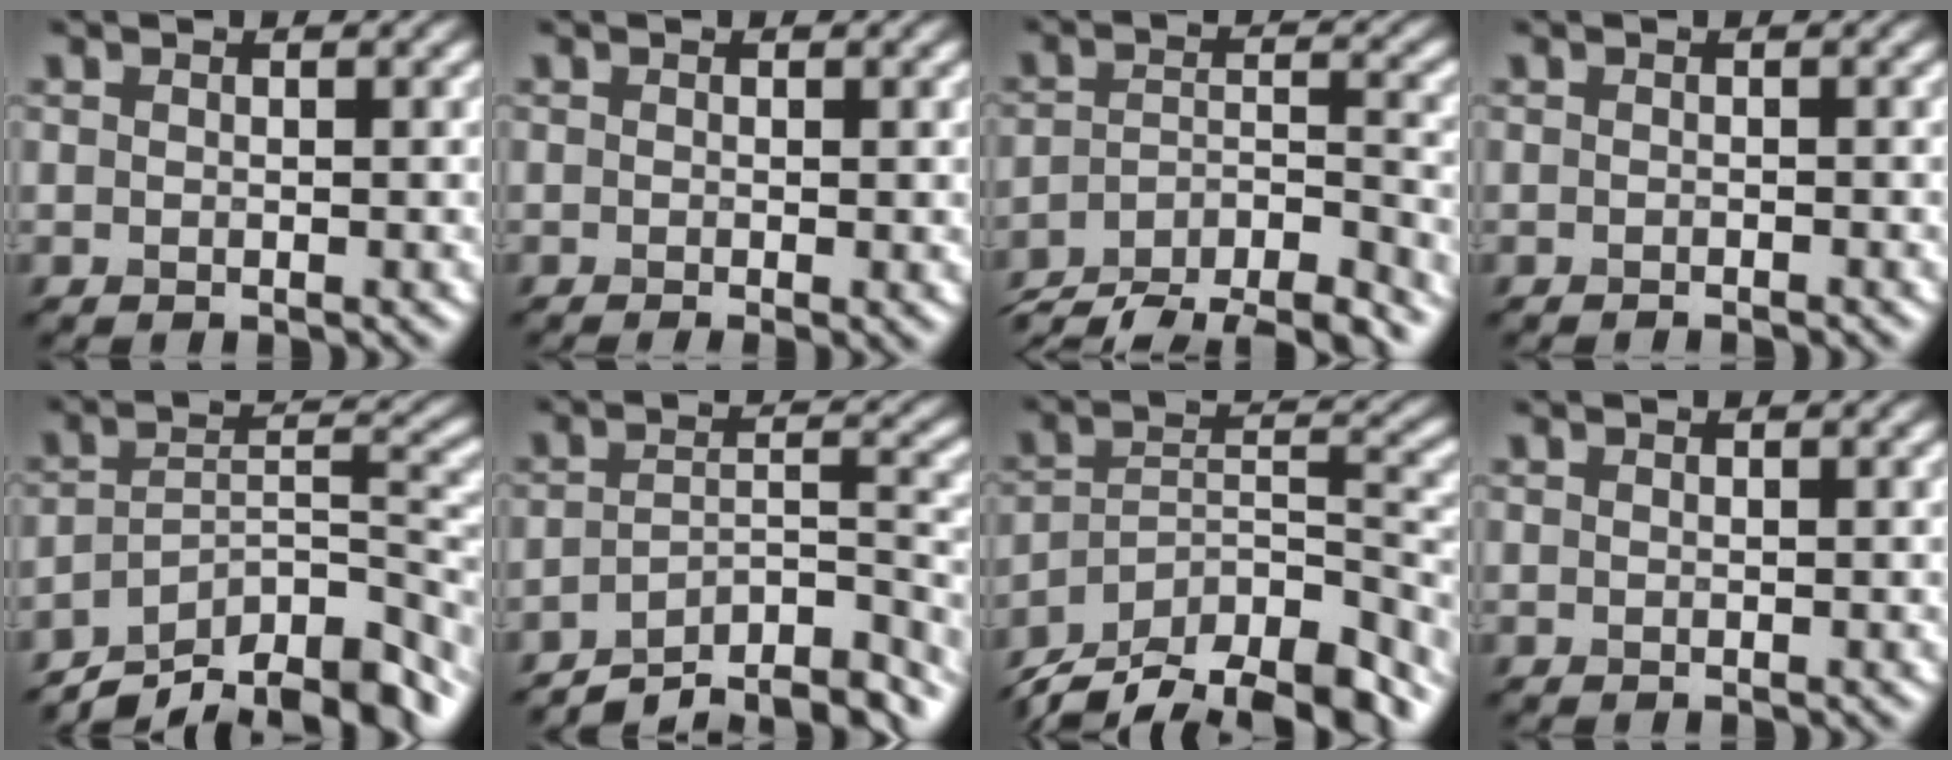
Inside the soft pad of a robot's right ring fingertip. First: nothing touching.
{"total": 1.2, "force": [-0.4, 0.2, 1.1], "torque": [-0.021, -0.005, -0.007]}
{"total": 10.6, "force": [-9.5, 3.1, 3.5], "torque": [-0.063, -0.010, -0.138]}
{"total": 0.7, "force": [-0.7, 0.0, 0.2], "torque": [-0.003, -0.001, -0.012]}
{"total": 11.8, "force": [-8.9, 3.9, 6.7], "torque": [-0.106, 0.010, -0.144]}
{"total": 8.5, "force": [-7.1, 2.3, 4.2], "torque": [-0.056, -0.002, -0.109]}
{"total": 13.8, "force": [-11.3, 4.9, 6.3], "torque": [-0.120, 0.010, -0.174]}
{"total": 0.0}